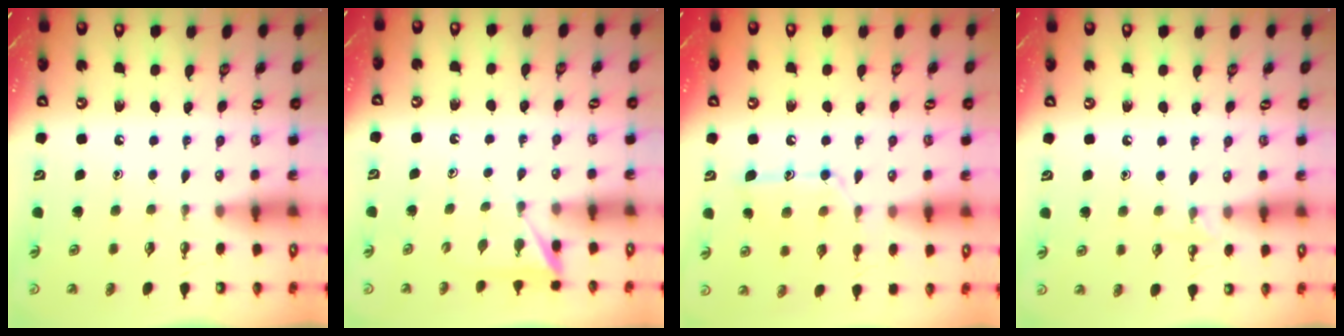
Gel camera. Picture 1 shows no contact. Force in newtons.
{"total": 3.0, "press": 3.0, "slide": 0.4}
{"total": 11.6, "press": 11.6, "slide": 0.5}
{"total": 3.8, "press": 3.7, "slide": 0.5}